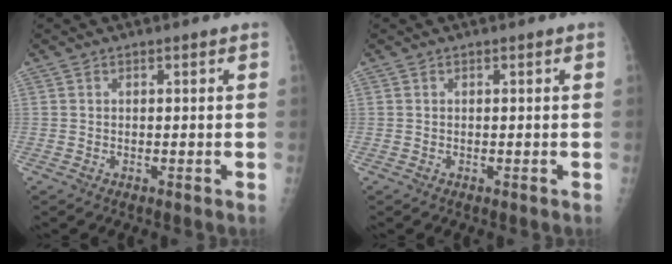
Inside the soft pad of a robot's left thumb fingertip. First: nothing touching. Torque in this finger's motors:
{"motor_torque": [0.05, 0.03, -0.04, 0.00, 0.00]}